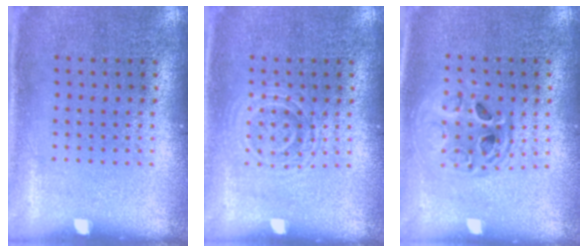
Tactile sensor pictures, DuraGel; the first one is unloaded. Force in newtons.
{"total": 1.8, "press": 1.8, "slide": 0.4}
{"total": 1.5, "press": 1.3, "slide": 0.7}